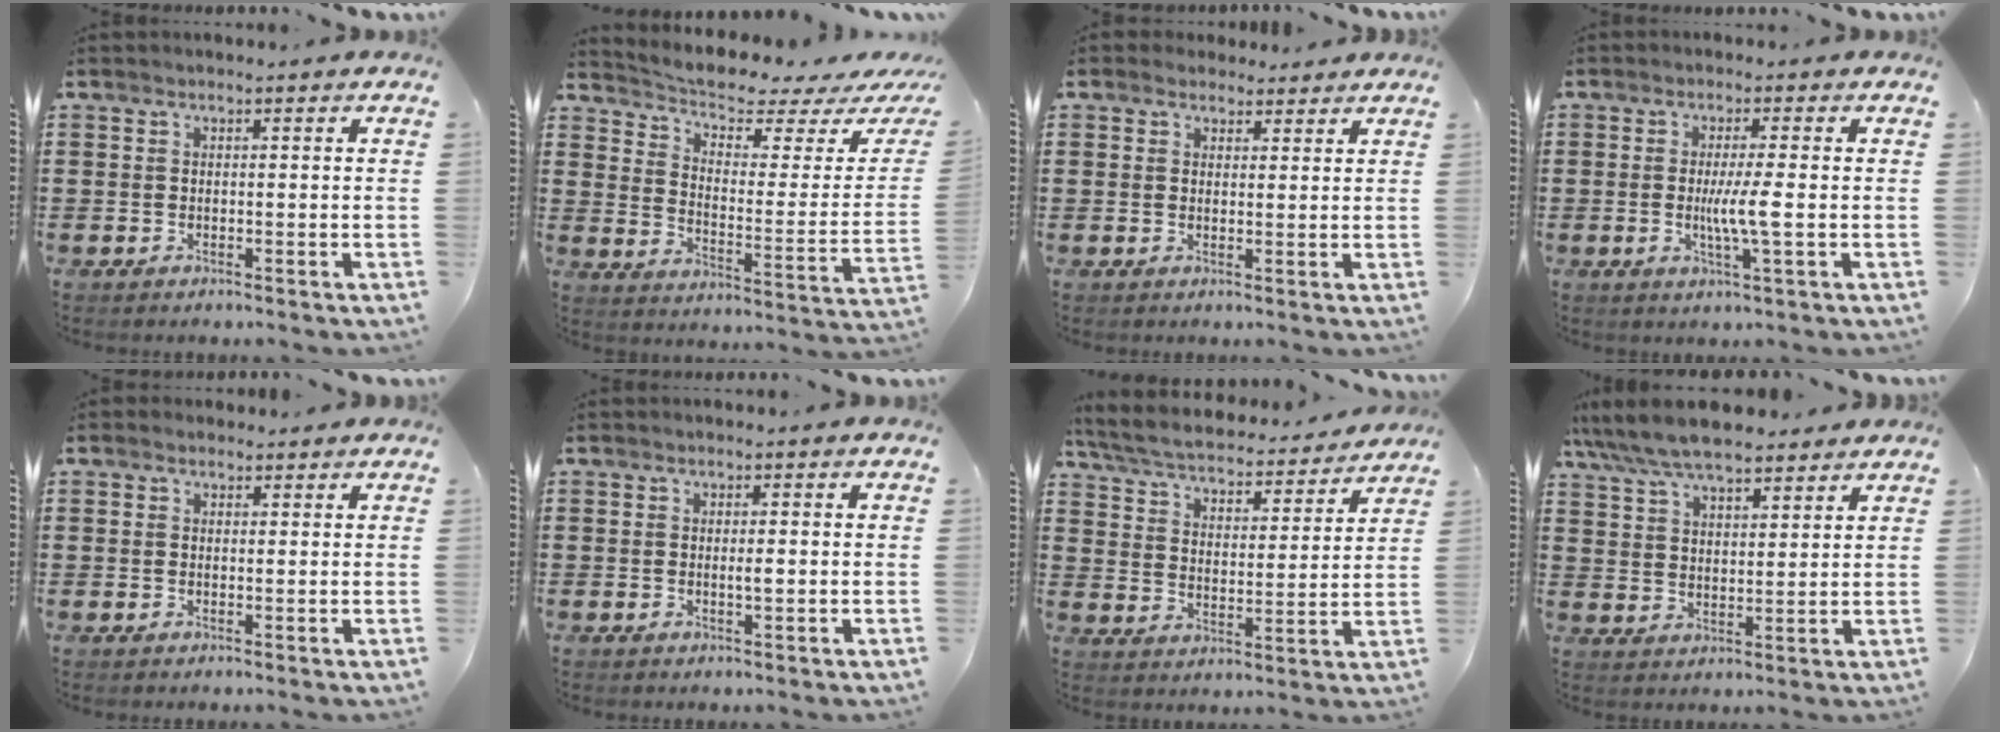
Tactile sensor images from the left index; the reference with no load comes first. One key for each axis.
{"total": 4.2, "fx": 3.7, "fy": 0.4, "fz": 2.0, "tx": -0.062, "ty": -0.035, "tz": 0.055}
{"total": 2.4, "fx": 2.1, "fy": 1.3, "fz": 0.2, "tx": -0.010, "ty": 0.006, "tz": 0.039}
{"total": 5.0, "fx": -0.4, "fy": 0.1, "fz": 4.9, "tx": -0.095, "ty": -0.008, "tz": -0.013}
{"total": 1.1, "fx": 0.9, "fy": 0.6, "fz": 0.1, "tx": -0.005, "ty": 0.005, "tz": 0.018}
{"total": 1.3, "fx": 0.0, "fy": 0.2, "fz": 1.2, "tx": -0.024, "ty": -0.002, "tz": 0.000}
{"total": 4.7, "fx": 4.4, "fy": 0.4, "fz": 1.5, "tx": -0.052, "ty": -0.031, "tz": 0.070}
{"total": 7.9, "fx": 7.1, "fy": 1.9, "fz": 2.8, "tx": -0.080, "ty": -0.018, "tz": 0.132}